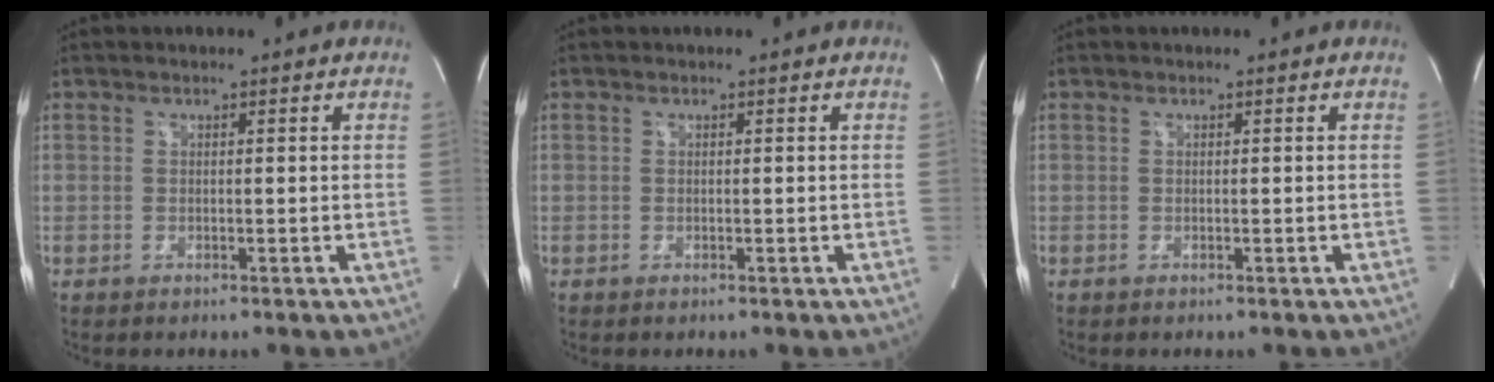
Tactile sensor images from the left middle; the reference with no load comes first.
{"total": 0.0}
{"total": 0.0}